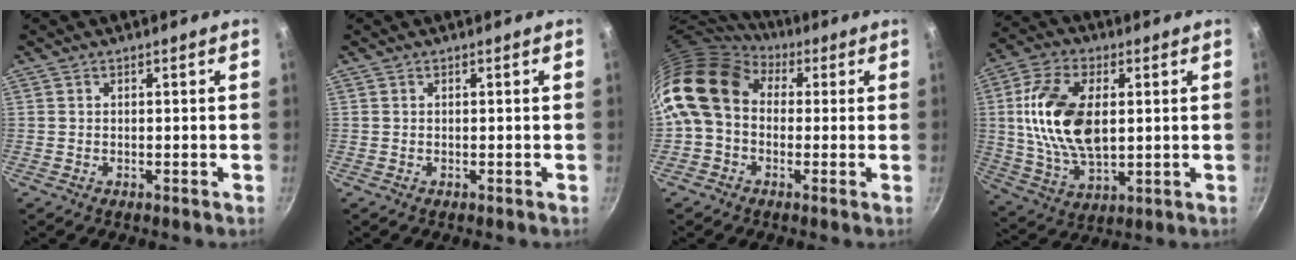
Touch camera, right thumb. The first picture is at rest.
{"total": 0.0}
{"total": 14.7, "force": [2.4, 11.2, 9.2], "torque": [-0.167, 0.023, 0.021]}
{"total": 17.0, "force": [2.3, 9.6, 13.8], "torque": [-0.251, -0.003, 0.045]}